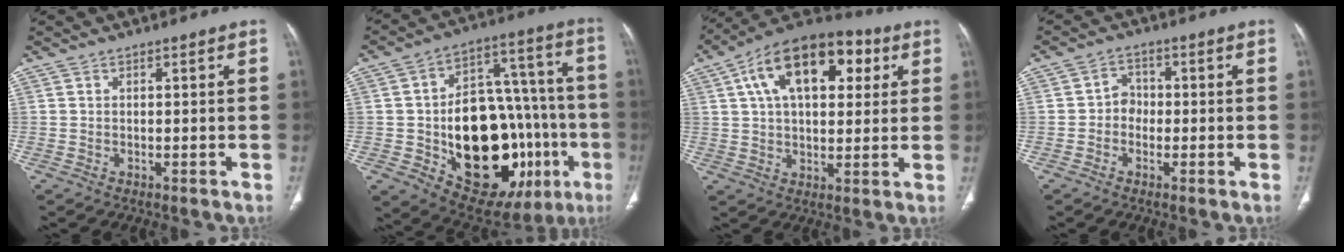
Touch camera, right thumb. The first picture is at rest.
{"total": 31.9, "force": [-7.9, 18.3, 24.9], "torque": [-0.315, 0.034, -0.089]}
{"total": 20.5, "force": [7.1, 11.4, 15.6], "torque": [-0.220, 0.016, 0.105]}
{"total": 3.3, "force": [-0.8, 2.9, 1.4], "torque": [0.000, 0.015, -0.024]}